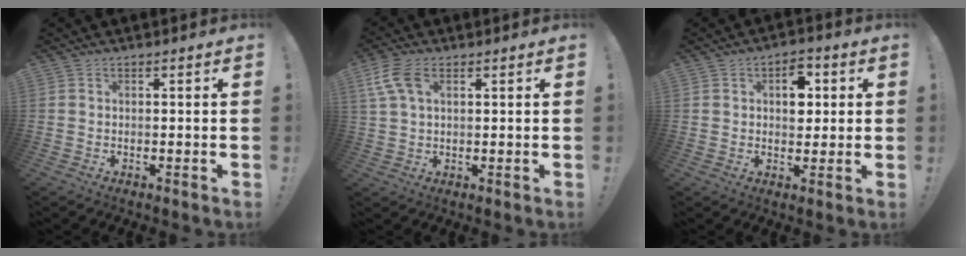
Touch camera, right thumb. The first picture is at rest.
{"total": 8.3, "force": [3.3, 4.6, 6.0], "torque": [-0.130, 0.004, 0.067]}
{"total": 7.7, "force": [1.7, 5.5, 5.1], "torque": [-0.057, 0.002, 0.026]}